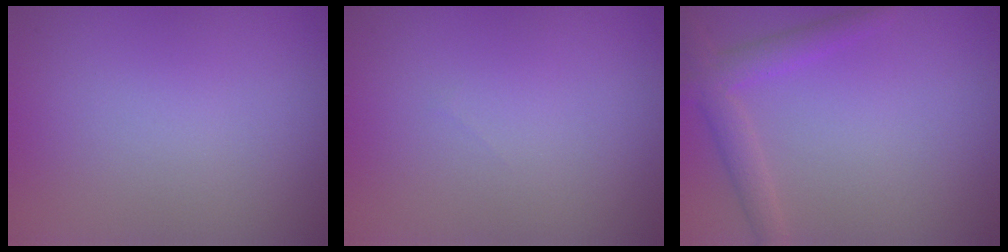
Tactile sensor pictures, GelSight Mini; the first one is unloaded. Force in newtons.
{"total": 0.0}
{"total": 2.7, "press": 2.7, "slide": 0.1}